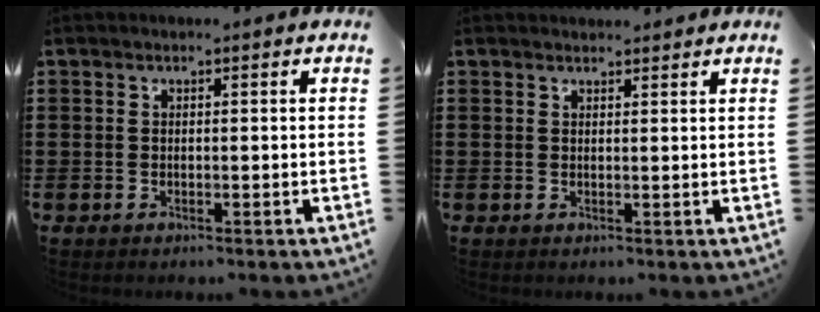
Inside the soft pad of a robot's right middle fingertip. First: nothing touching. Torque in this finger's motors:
{"motor_torque": [-0.54, 0.08, -0.09, -0.02]}